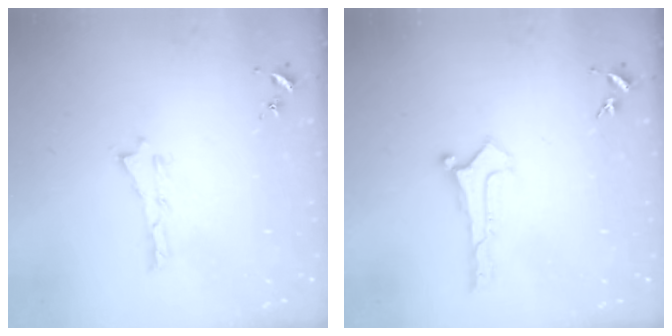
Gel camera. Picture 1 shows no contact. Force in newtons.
{"total": 0.0}